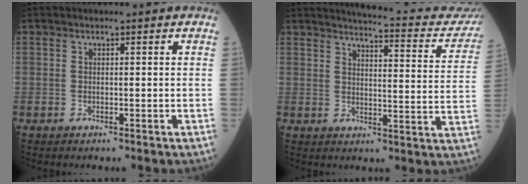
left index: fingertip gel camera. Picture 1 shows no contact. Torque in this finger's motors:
{"motor_torque": [0.66, -1.28, -0.22, 0.01]}